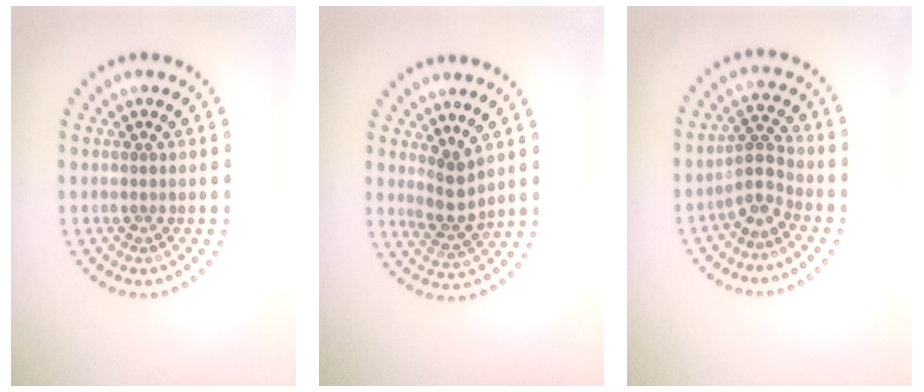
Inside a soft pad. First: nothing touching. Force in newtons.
{"total": 2.4, "press": 2.1, "slide": 1.2}
{"total": 2.6, "press": 1.8, "slide": 1.9}